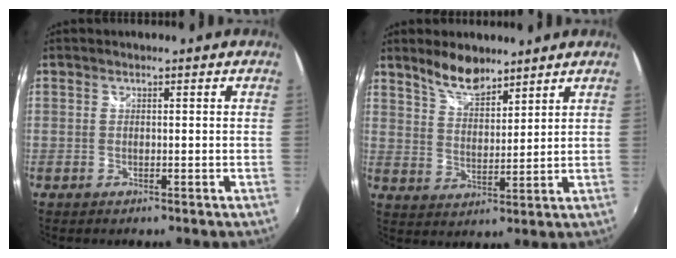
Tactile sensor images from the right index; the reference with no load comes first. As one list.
[{"total": 6.9, "force": [5.7, 2.4, 3.1], "torque": [-0.053, 0.000, 0.108]}]